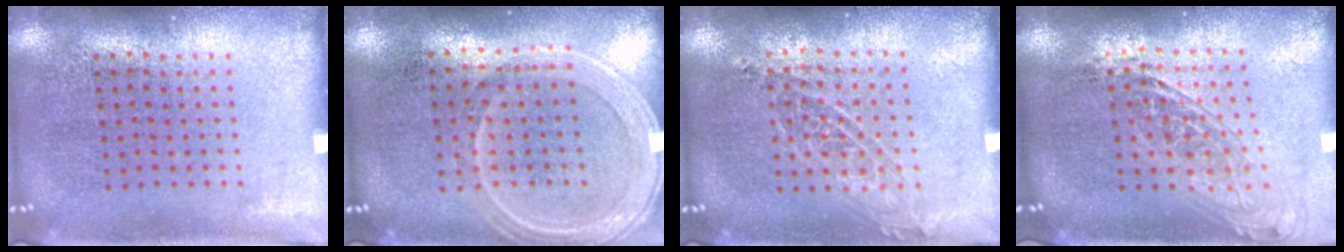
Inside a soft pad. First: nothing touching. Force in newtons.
{"total": 1.2, "press": 1.2, "slide": 0.2}
{"total": 1.2, "press": 1.1, "slide": 0.5}
{"total": 1.6, "press": 1.3, "slide": 0.9}